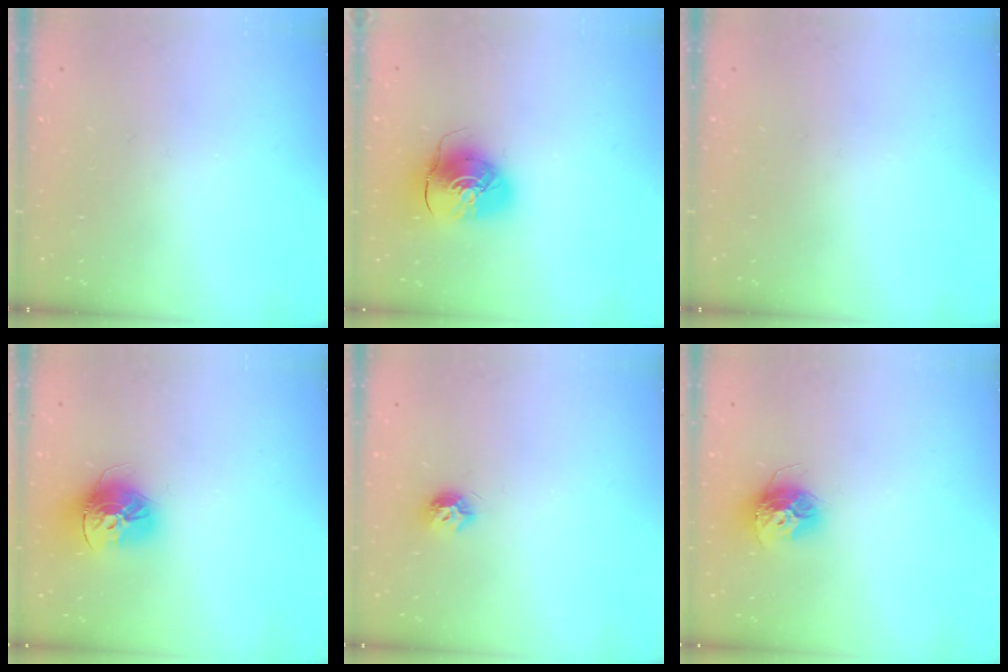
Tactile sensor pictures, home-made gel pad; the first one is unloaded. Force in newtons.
{"total": 9.4, "press": 9.3, "slide": 1.3}
{"total": 0.0}
{"total": 15.1, "press": 15.0, "slide": 1.5}
{"total": 6.5, "press": 6.5, "slide": 0.3}
{"total": 11.3, "press": 11.3, "slide": 1.0}